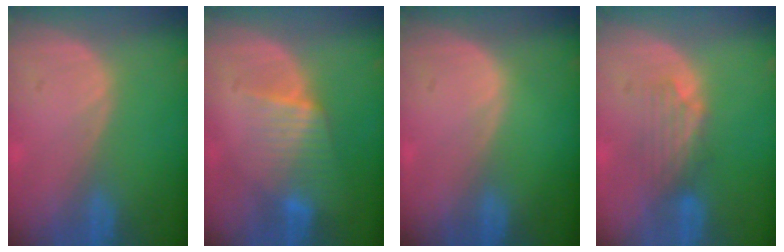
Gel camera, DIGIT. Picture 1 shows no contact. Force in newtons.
{"total": 6.4, "press": 5.9, "slide": 2.5}
{"total": 0.0}
{"total": 4.2, "press": 3.7, "slide": 2.0}